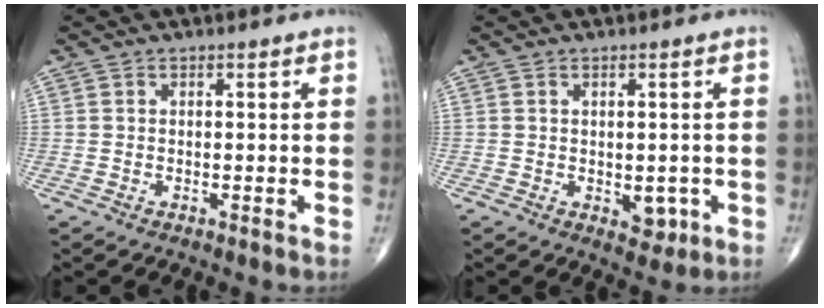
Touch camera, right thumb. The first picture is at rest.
{"total": 3.7, "force": [-0.7, 2.4, 2.8], "torque": [-0.016, -0.004, -0.001]}